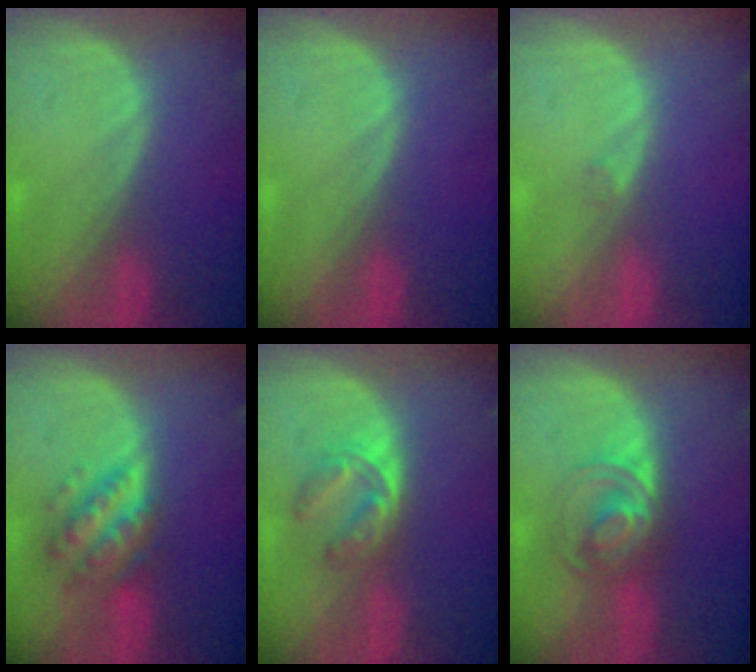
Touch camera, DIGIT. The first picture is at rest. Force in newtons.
{"total": 0.0}
{"total": 0.5, "press": 0.5, "slide": 0.1}
{"total": 6.4, "press": 6.3, "slide": 0.5}
{"total": 5.1, "press": 4.9, "slide": 1.4}
{"total": 6.8, "press": 5.9, "slide": 3.3}